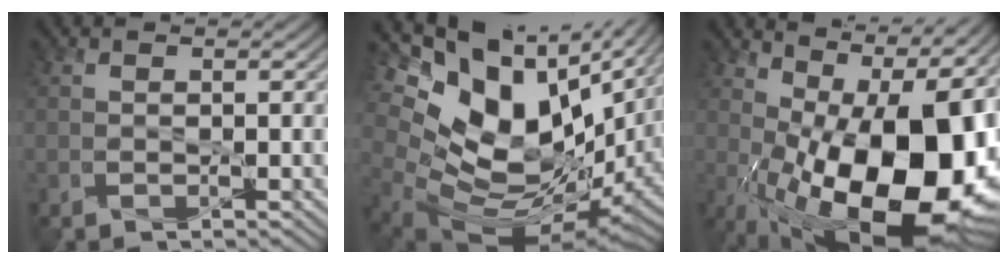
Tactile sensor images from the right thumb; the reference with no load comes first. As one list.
[{"total": 19.0, "force": [6.4, 11.6, 13.6], "torque": [-0.275, -0.018, 0.149]}, {"total": 20.9, "force": [-1.6, 9.5, 18.6], "torque": [-0.251, -0.001, -0.026]}]